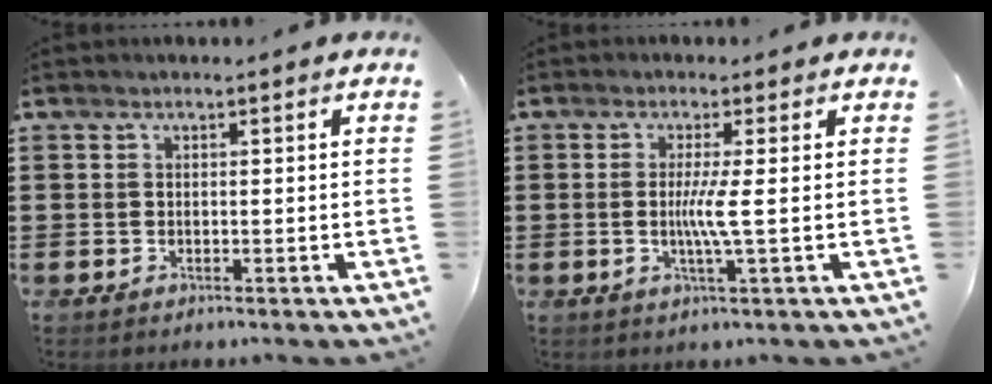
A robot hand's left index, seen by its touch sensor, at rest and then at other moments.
{"total": 3.9, "force": [-0.1, -0.5, 3.9], "torque": [-0.072, -0.007, -0.006]}